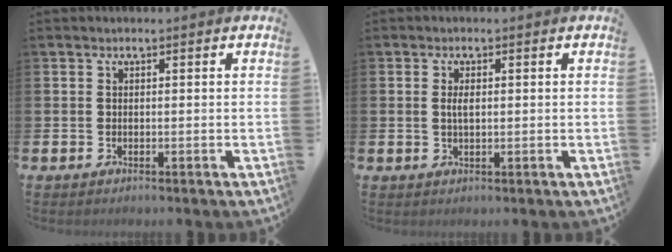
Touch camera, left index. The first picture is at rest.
{"total": 1.7, "force": [0.3, 0.7, 1.6], "torque": [-0.026, 0.002, 0.002]}